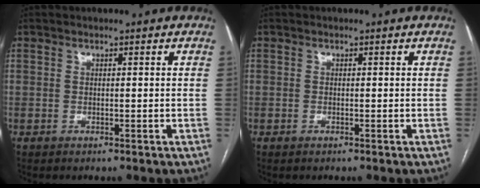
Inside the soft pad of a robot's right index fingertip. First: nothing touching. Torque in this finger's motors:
{"motor_torque": [0.03, 0.04, -0.01, 0.01]}